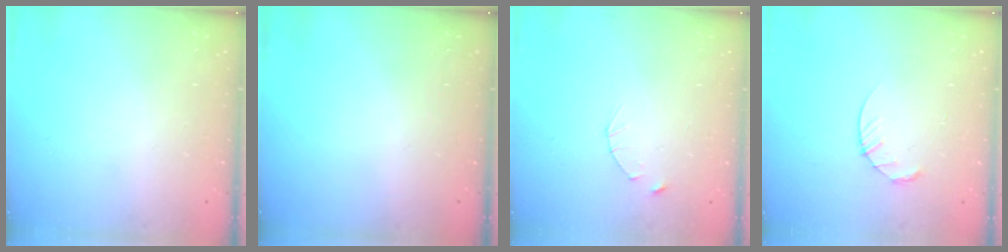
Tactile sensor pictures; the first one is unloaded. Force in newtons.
{"total": 0.0}
{"total": 2.5, "press": 2.4, "slide": 0.3}
{"total": 4.5, "press": 4.5, "slide": 0.5}